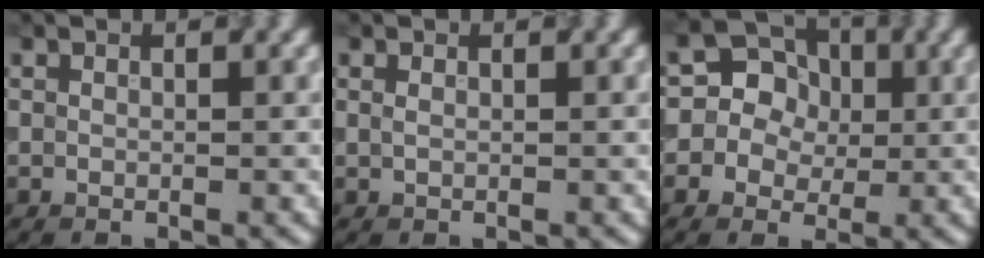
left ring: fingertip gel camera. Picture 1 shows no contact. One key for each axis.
{"total": 0.5, "fx": 0.3, "fy": -0.4, "fz": 0.2, "tx": -0.009, "ty": -0.003, "tz": 0.011}
{"total": 7.3, "fx": 1.6, "fy": 6.6, "fz": 2.6, "tx": -0.045, "ty": 0.036, "tz": 0.005}